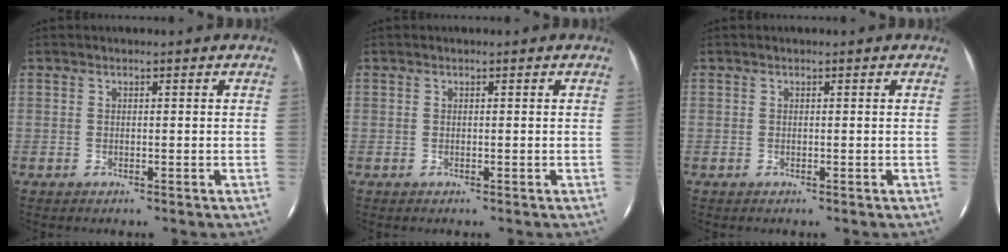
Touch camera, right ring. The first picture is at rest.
{"total": 0.0}
{"total": 0.0}